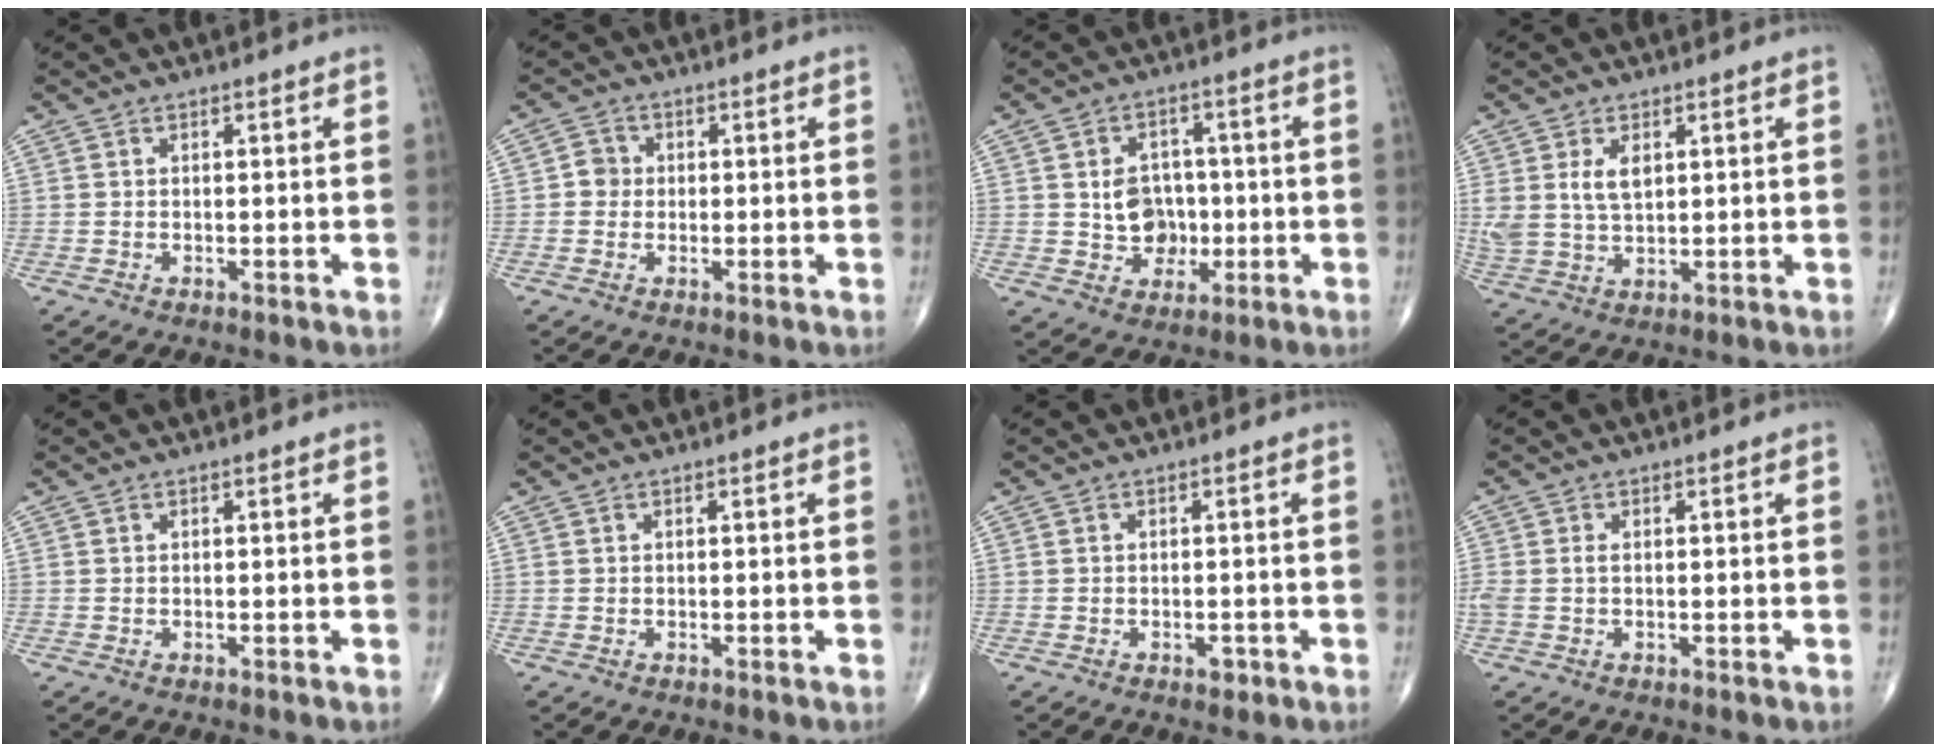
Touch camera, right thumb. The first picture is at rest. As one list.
[{"total": 3.1, "force": [-0.1, 2.9, 0.9], "torque": [0.004, 0.008, -0.008]}, {"total": 7.8, "force": [-0.4, 6.7, 4.1], "torque": [-0.024, 0.010, -0.003]}, {"total": 6.3, "force": [2.0, 3.7, 4.7], "torque": [-0.092, -0.005, 0.046]}, {"total": 0.0}, {"total": 0.0}, {"total": 1.4, "force": [-0.7, 0.8, 0.9], "torque": [-0.009, 0.001, -0.010]}, {"total": 2.0, "force": [0.0, 1.2, 1.6], "torque": [-0.051, 0.006, 0.002]}]